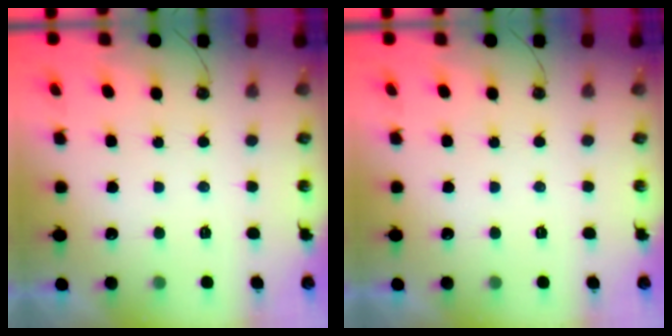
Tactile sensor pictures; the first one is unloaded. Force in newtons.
{"total": 0.0}